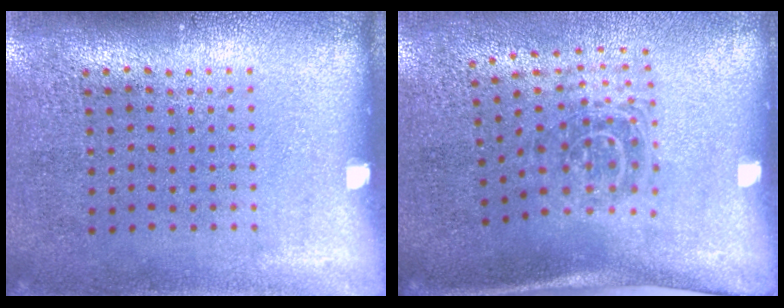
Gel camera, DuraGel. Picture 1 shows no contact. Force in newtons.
{"total": 1.8, "press": 1.2, "slide": 1.3}